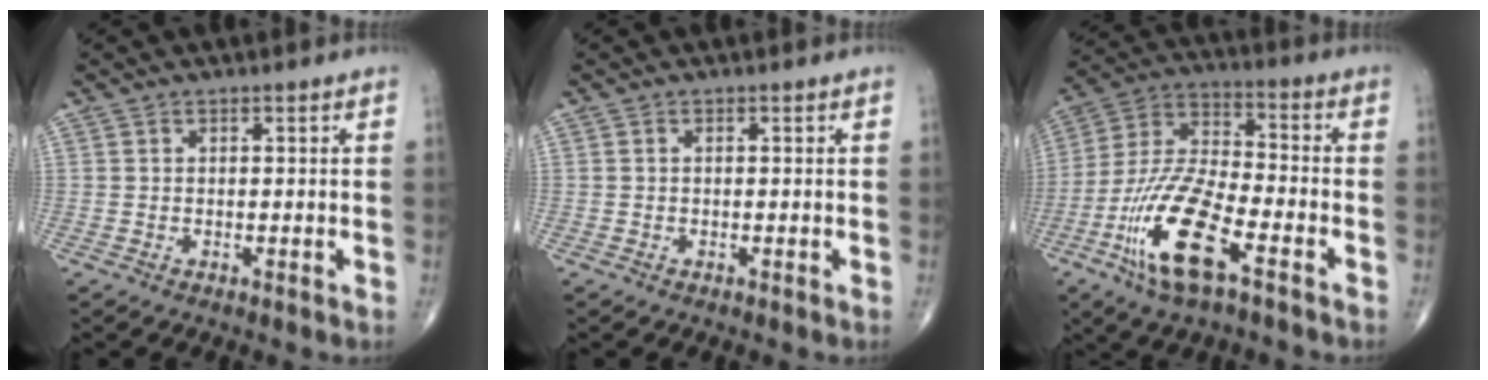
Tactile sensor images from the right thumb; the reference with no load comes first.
{"total": 0.0}
{"total": 16.7, "force": [-7.9, 5.6, 13.6], "torque": [-0.286, 0.034, -0.149]}